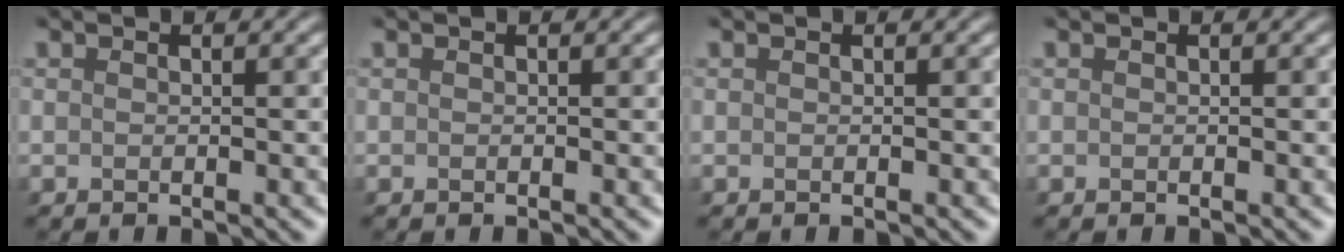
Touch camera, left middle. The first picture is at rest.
{"total": 0.0}
{"total": 0.0}
{"total": 0.0}